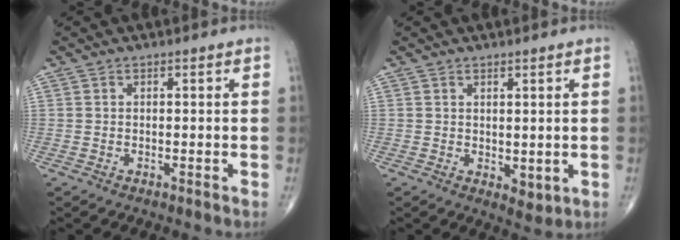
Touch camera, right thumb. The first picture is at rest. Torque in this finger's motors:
{"motor_torque": [-0.49, 0.25, -0.09, -0.03, 0.05]}